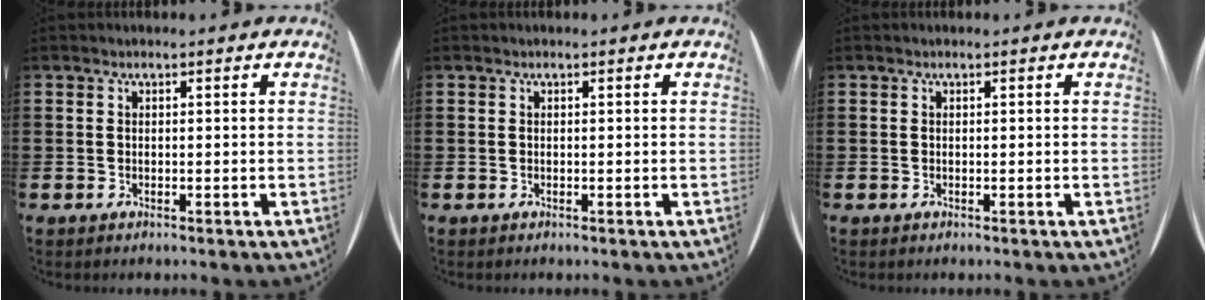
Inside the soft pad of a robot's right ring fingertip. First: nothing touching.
{"total": 0.0}
{"total": 0.0}